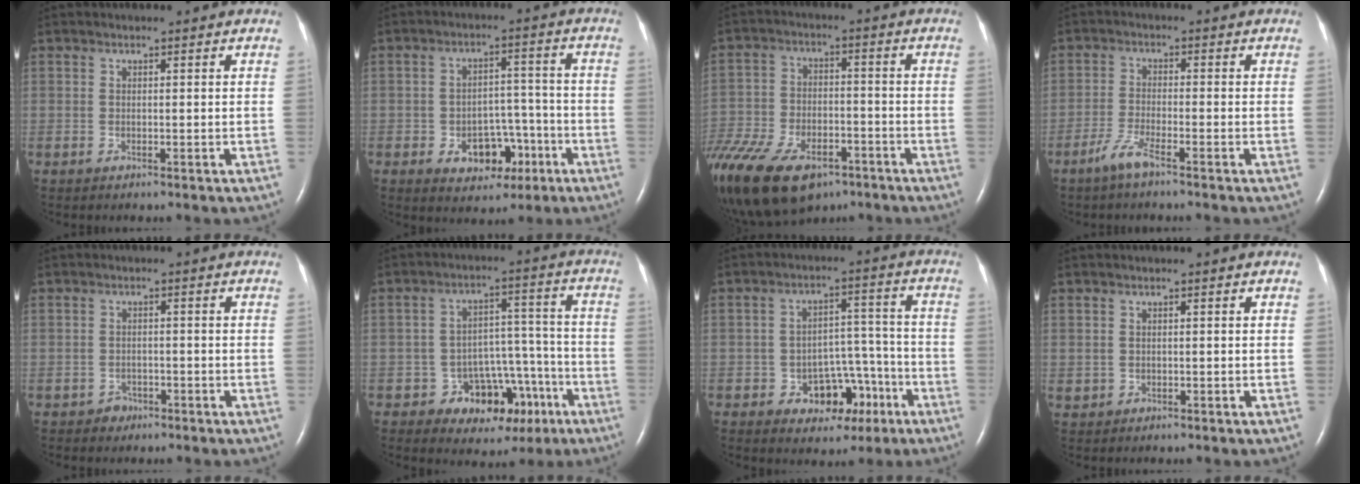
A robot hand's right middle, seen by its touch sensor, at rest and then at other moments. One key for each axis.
{"total": 7.7, "fx": -3.3, "fy": 5.1, "fz": 4.7, "tx": -0.066, "ty": 0.022, "tz": -0.039}
{"total": 21.8, "fx": -13.9, "fy": 11.1, "fz": 12.5, "tx": -0.312, "ty": -0.026, "tz": -0.234}
{"total": 3.6, "fx": -2.7, "fy": 0.1, "fz": 2.4, "tx": -0.059, "ty": -0.007, "tz": -0.058}
{"total": 1.7, "fx": -1.1, "fy": 1.2, "fz": 0.0, "tx": -0.001, "ty": 0.006, "tz": -0.018}
{"total": 9.6, "fx": -4.9, "fy": 7.2, "fz": 4.1, "tx": -0.030, "ty": 0.045, "tz": -0.058}
{"total": 8.1, "fx": -3.8, "fy": 5.6, "fz": 4.5, "tx": -0.053, "ty": 0.033, "tz": -0.045}
{"total": 0.8, "fx": 0.0, "fy": 0.8, "fz": 0.1, "tx": 0.004, "ty": 0.003, "tz": 0.002}